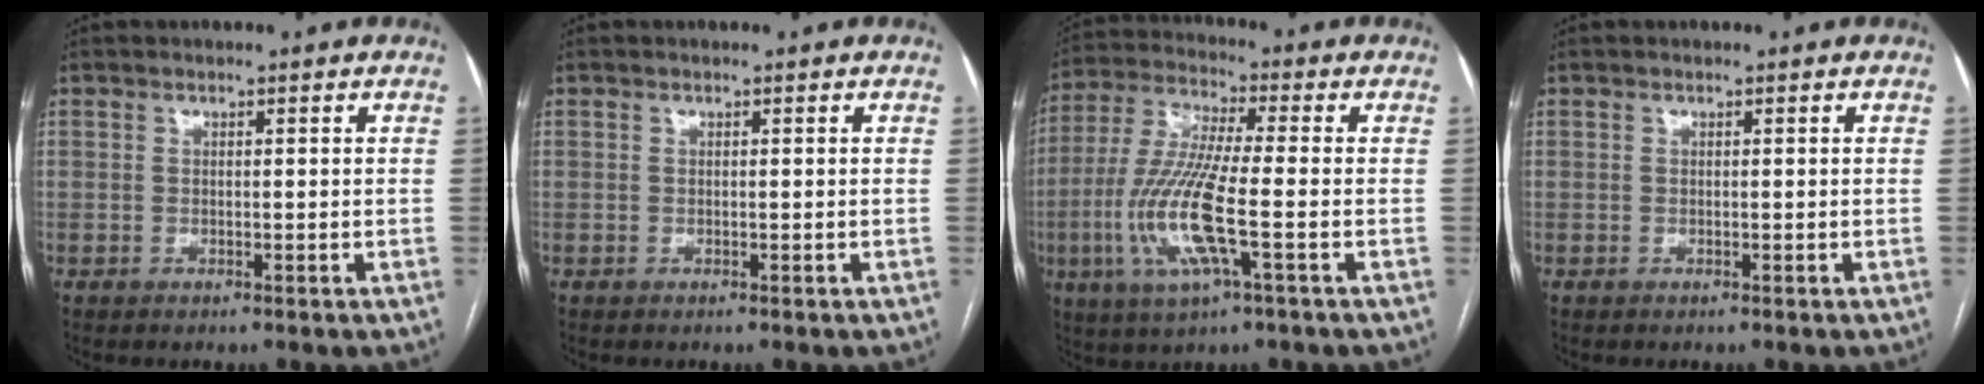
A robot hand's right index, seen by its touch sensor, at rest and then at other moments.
{"total": 0.0}
{"total": 13.1, "force": [-3.5, 1.1, 12.5], "torque": [-0.271, -0.012, -0.072]}
{"total": 0.0}